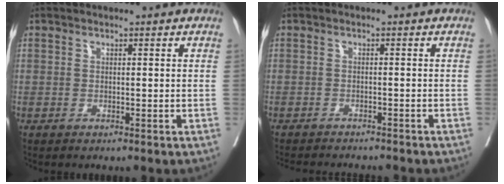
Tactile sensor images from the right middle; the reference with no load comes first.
{"total": 8.5, "force": [-8.0, 1.3, 2.6], "torque": [-0.033, -0.010, -0.103]}